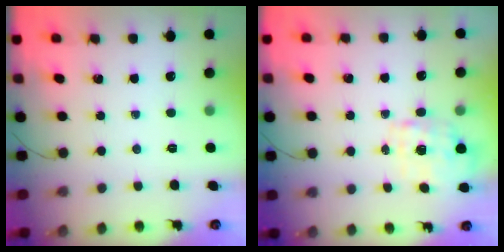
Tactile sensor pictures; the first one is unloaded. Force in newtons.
{"total": 1.7, "press": 1.6, "slide": 0.5}